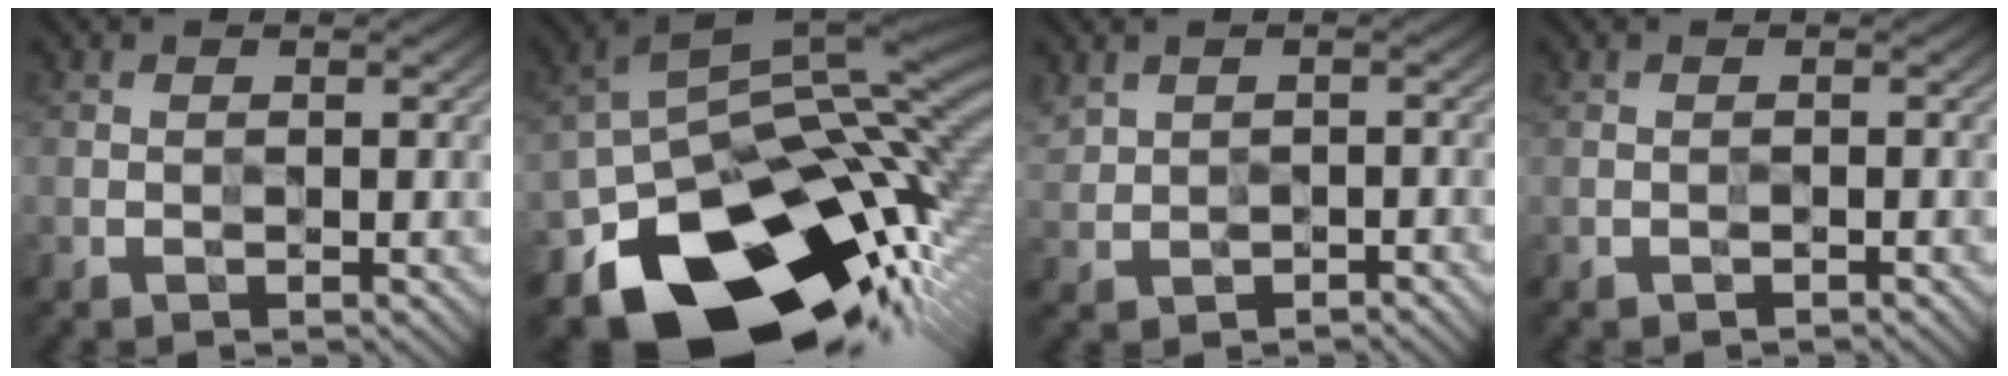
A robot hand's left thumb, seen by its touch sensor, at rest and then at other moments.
{"total": 19.6, "force": [-10.2, 11.2, 12.4], "torque": [-0.209, -0.045, -0.155]}
{"total": 2.8, "force": [0.3, 2.4, 1.6], "torque": [-0.035, -0.011, 0.011]}
{"total": 0.0}